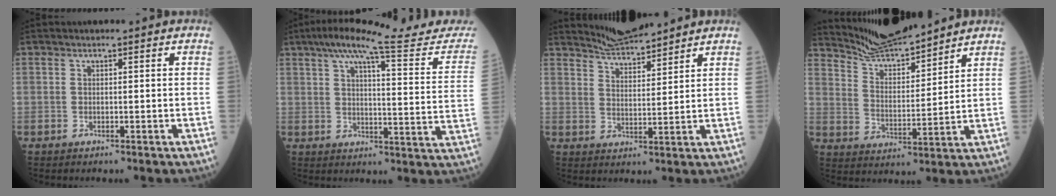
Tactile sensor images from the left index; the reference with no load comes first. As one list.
[{"total": 21.9, "force": [19.5, 1.5, 9.7], "torque": [-0.127, -0.026, 0.239]}, {"total": 5.9, "force": [5.8, 0.2, 0.9], "torque": [-0.026, 0.009, 0.112]}, {"total": 9.8, "force": [9.6, 0.5, 2.1], "torque": [-0.052, 0.004, 0.186]}]